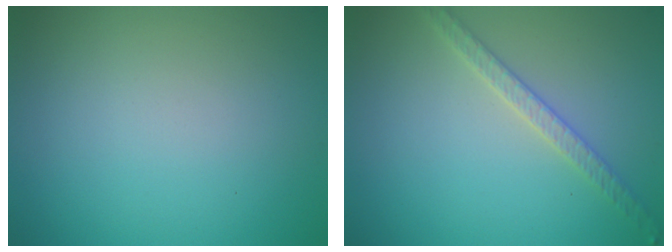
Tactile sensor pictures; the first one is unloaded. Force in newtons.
{"total": 2.5, "press": 2.4, "slide": 0.4}